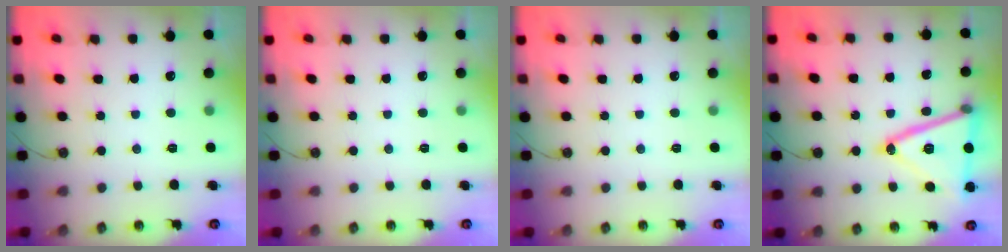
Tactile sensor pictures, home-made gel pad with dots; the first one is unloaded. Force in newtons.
{"total": 0.0}
{"total": 0.0}
{"total": 21.9, "press": 21.6, "slide": 3.3}